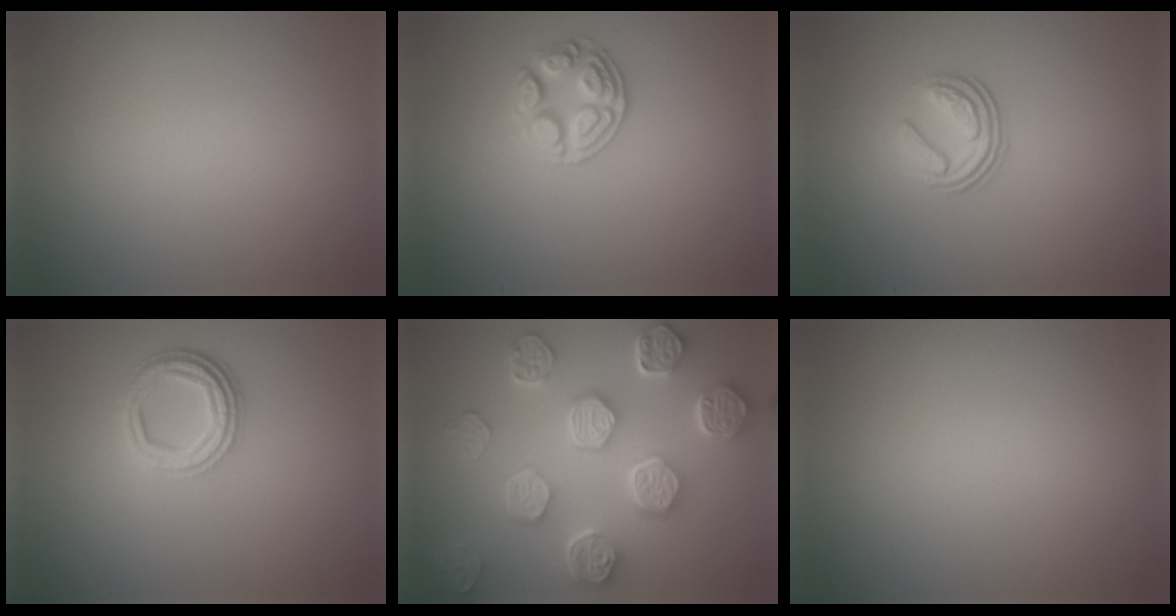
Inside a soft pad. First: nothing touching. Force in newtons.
{"total": 2.7, "press": 2.7, "slide": 0.5}
{"total": 3.7, "press": 2.5, "slide": 2.7}
{"total": 4.2, "press": 3.2, "slide": 2.7}
{"total": 8.2, "press": 6.4, "slide": 5.1}
{"total": 0.0}